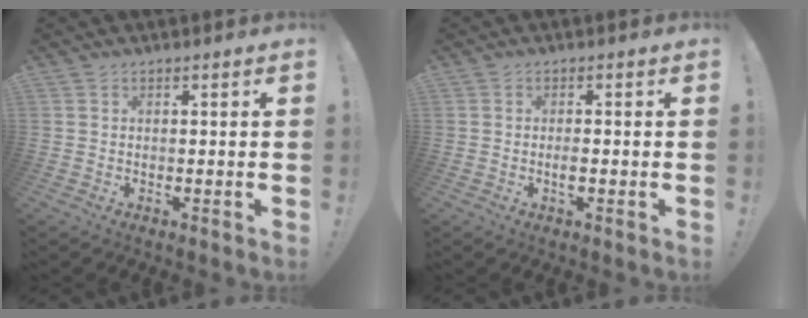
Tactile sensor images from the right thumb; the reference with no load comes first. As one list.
[{"total": 1.7, "force": [-0.7, 0.9, 1.3], "torque": [-0.014, -0.002, -0.013]}]